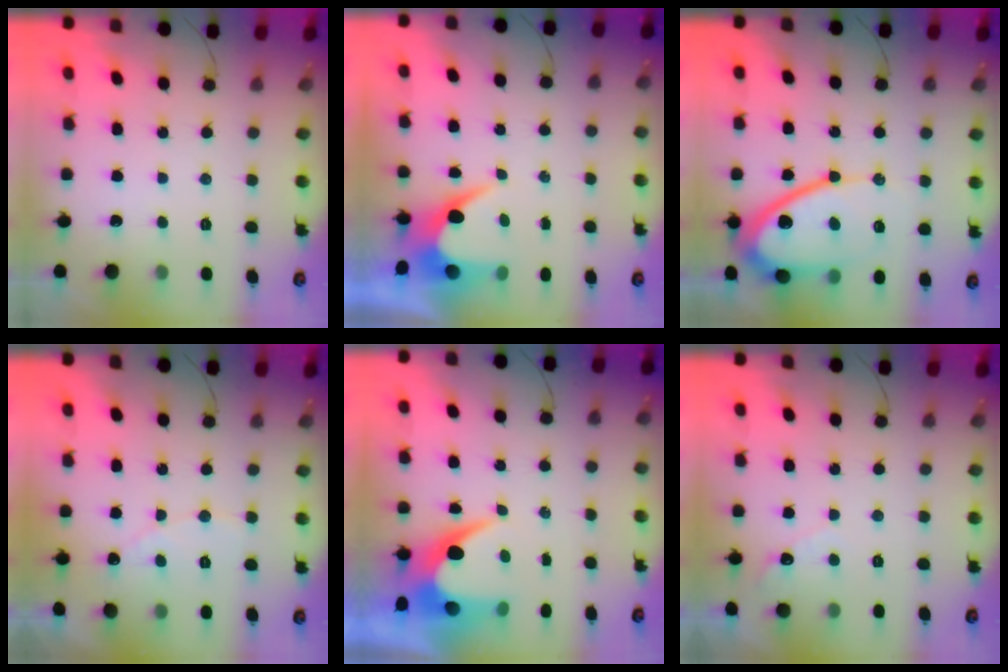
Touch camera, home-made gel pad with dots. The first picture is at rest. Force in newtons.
{"total": 6.4, "press": 6.4, "slide": 0.4}
{"total": 15.6, "press": 15.5, "slide": 1.5}
{"total": 5.4, "press": 5.4, "slide": 0.3}
{"total": 8.3, "press": 8.3, "slide": 0.7}
{"total": 3.4, "press": 3.4, "slide": 0.2}